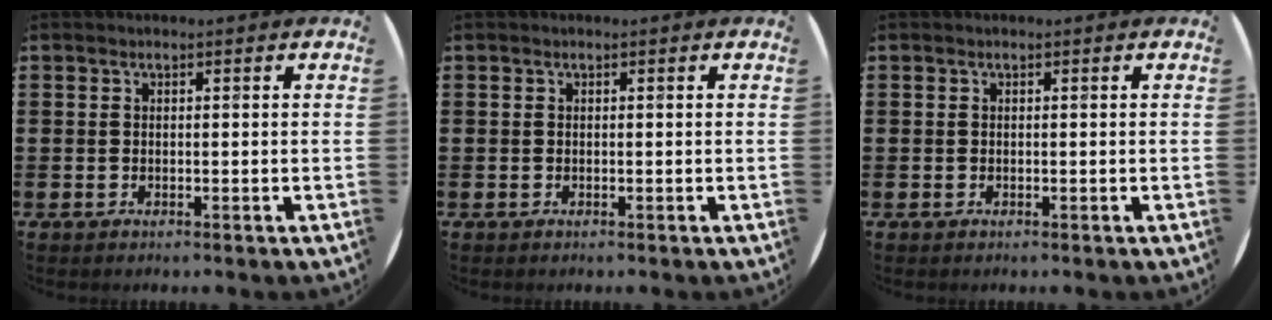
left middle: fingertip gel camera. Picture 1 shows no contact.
{"total": 0.0}
{"total": 0.0}